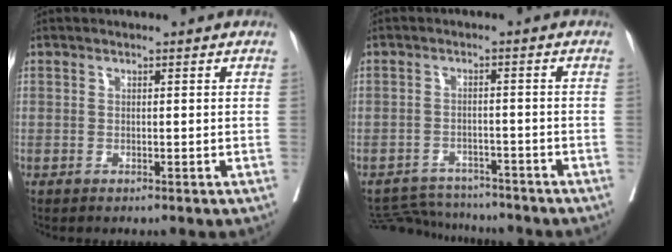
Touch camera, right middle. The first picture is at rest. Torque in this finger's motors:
{"motor_torque": [-0.50, -0.52, -0.06, -0.06]}